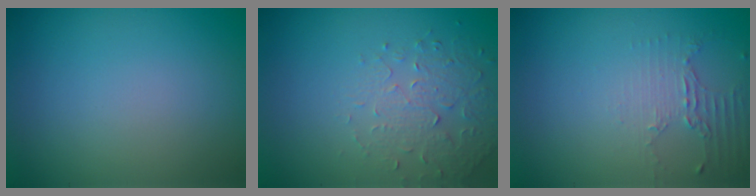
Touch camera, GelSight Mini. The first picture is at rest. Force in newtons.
{"total": 1.9, "press": 1.5, "slide": 1.1}
{"total": 1.9, "press": 1.4, "slide": 1.3}